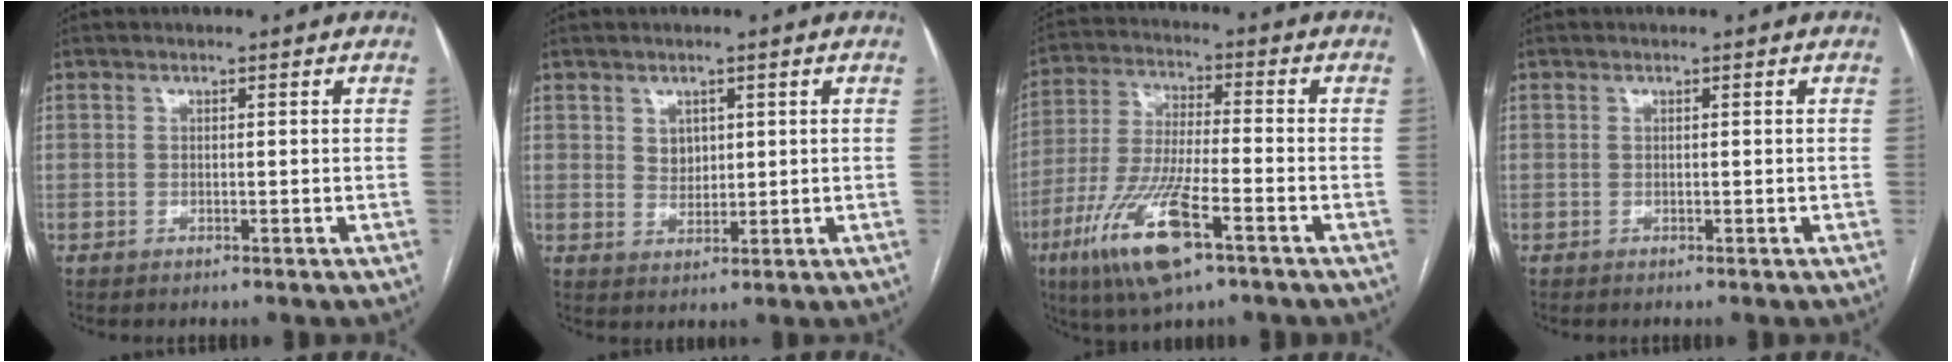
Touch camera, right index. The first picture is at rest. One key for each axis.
{"total": 2.8, "fx": 1.2, "fy": 2.1, "fz": 1.4, "tx": -0.025, "ty": -0.001, "tz": 0.028}
{"total": 14.2, "fx": -7.1, "fy": 2.5, "fz": 12.0, "tx": -0.249, "ty": -0.025, "tz": -0.127}
{"total": 0.0}